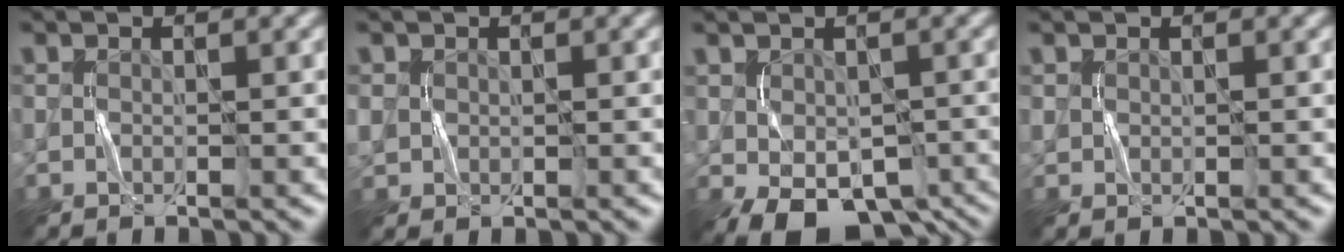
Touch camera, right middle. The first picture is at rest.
{"total": 1.3, "force": [0.4, 1.2, 0.4], "torque": [-0.012, 0.000, 0.009]}
{"total": 7.7, "force": [-3.9, 4.3, 5.0], "torque": [-0.087, -0.022, -0.051]}
{"total": 0.6, "force": [0.4, 0.4, 0.2], "torque": [-0.005, -0.002, 0.012]}